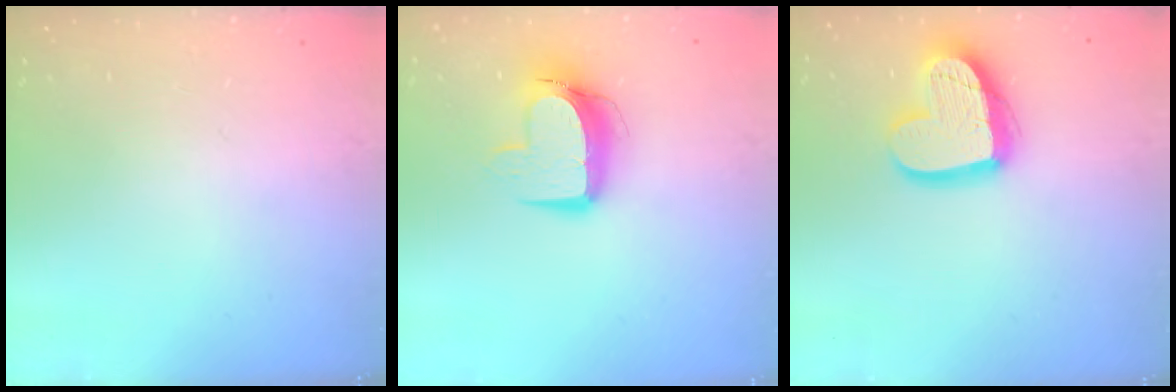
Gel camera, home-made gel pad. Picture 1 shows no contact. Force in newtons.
{"total": 11.0, "press": 10.9, "slide": 1.1}
{"total": 17.8, "press": 17.7, "slide": 1.4}